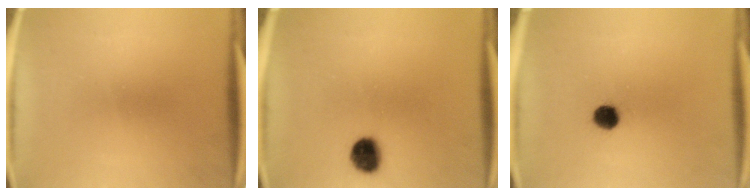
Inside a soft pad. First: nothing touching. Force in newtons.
{"total": 6.3}
{"total": 4.3}